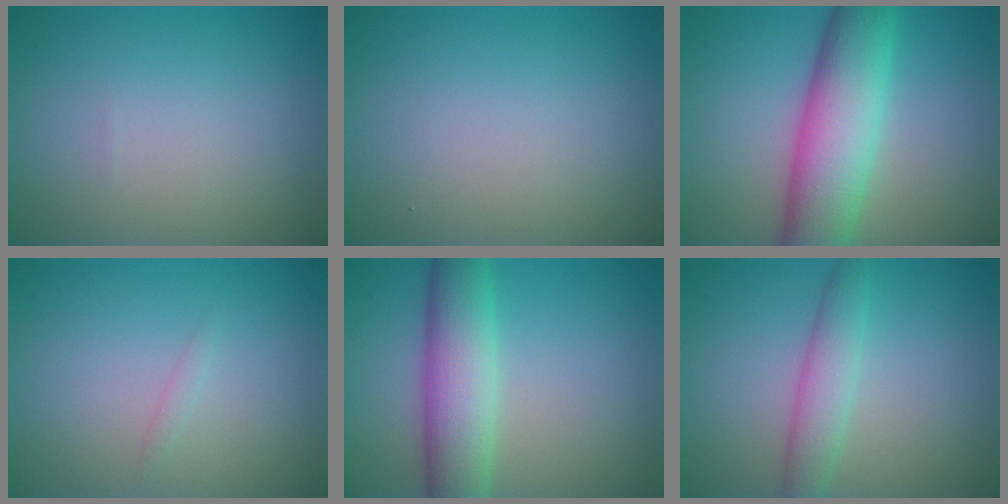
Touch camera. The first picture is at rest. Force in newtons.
{"total": 0.0}
{"total": 9.0, "press": 9.0, "slide": 0.3}
{"total": 0.6, "press": 0.6, "slide": 0.0}
{"total": 6.7, "press": 6.7, "slide": 0.4}
{"total": 3.0, "press": 3.0, "slide": 0.1}